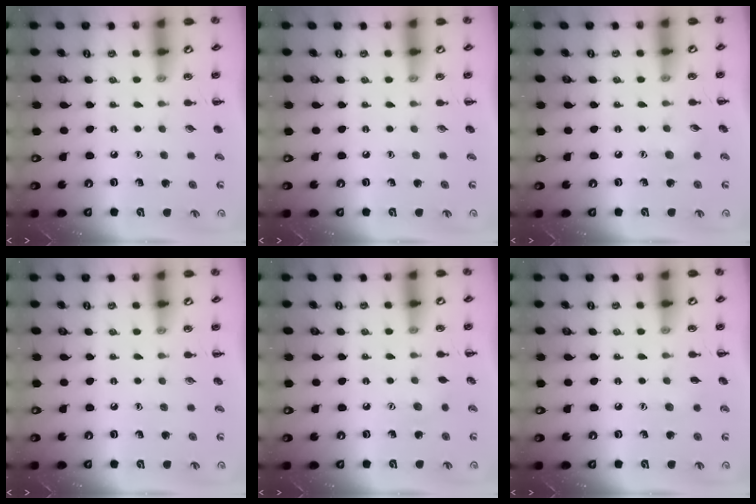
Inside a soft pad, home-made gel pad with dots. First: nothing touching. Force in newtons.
{"total": 0.0}
{"total": 4.8, "press": 4.6, "slide": 1.0}
{"total": 0.0}
{"total": 3.1, "press": 3.0, "slide": 0.8}
{"total": 4.1, "press": 3.9, "slide": 0.9}